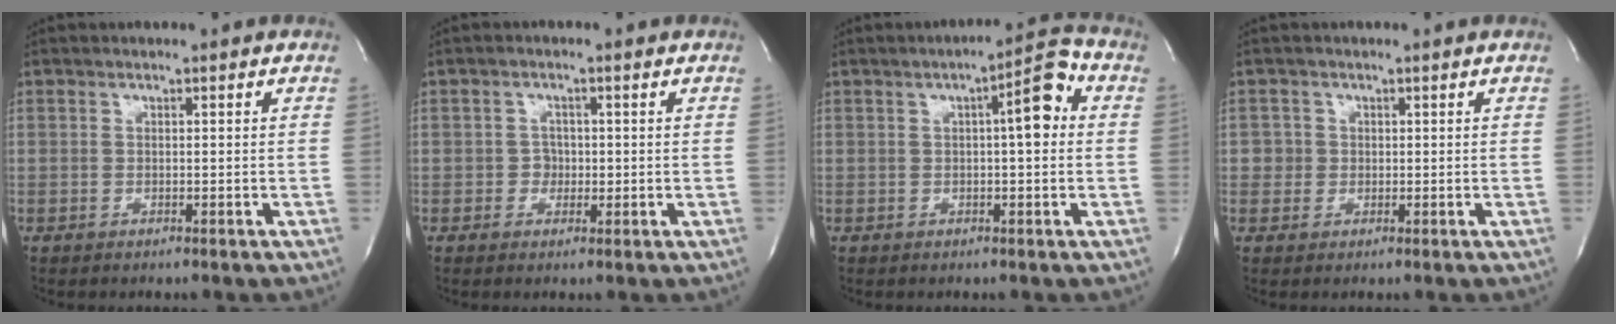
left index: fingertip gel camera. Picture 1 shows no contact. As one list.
[{"total": 1.9, "force": [-0.4, 1.7, 0.7], "torque": [-0.007, 0.001, -0.007]}, {"total": 6.4, "force": [0.9, 1.1, 6.2], "torque": [-0.086, 0.017, 0.005]}, {"total": 1.7, "force": [0.1, 1.7, -0.1], "torque": [0.016, -0.001, -0.003]}]